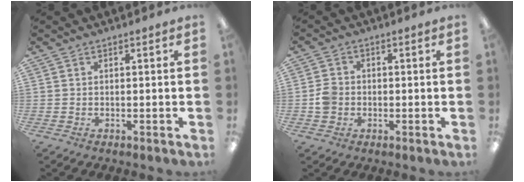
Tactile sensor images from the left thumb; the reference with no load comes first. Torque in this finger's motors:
{"motor_torque": [-0.11, 0.14, 0.08, -0.09, 0.00]}